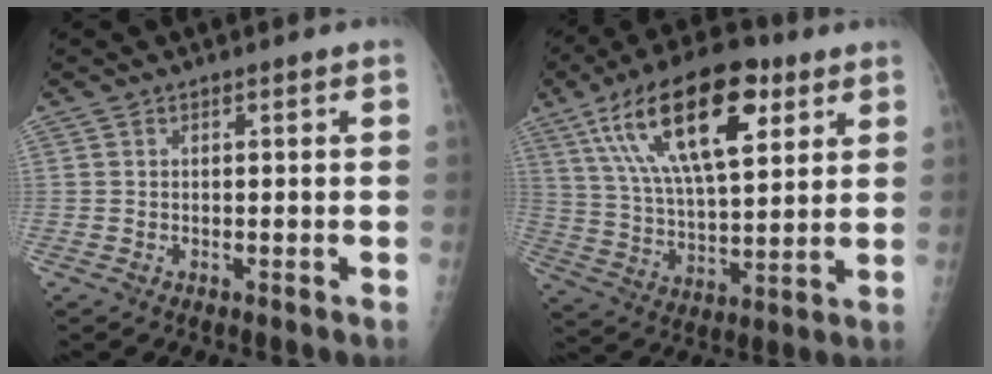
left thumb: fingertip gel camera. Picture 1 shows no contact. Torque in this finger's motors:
{"motor_torque": [2.09, 1.87, 2.03, -0.74, 0.70]}